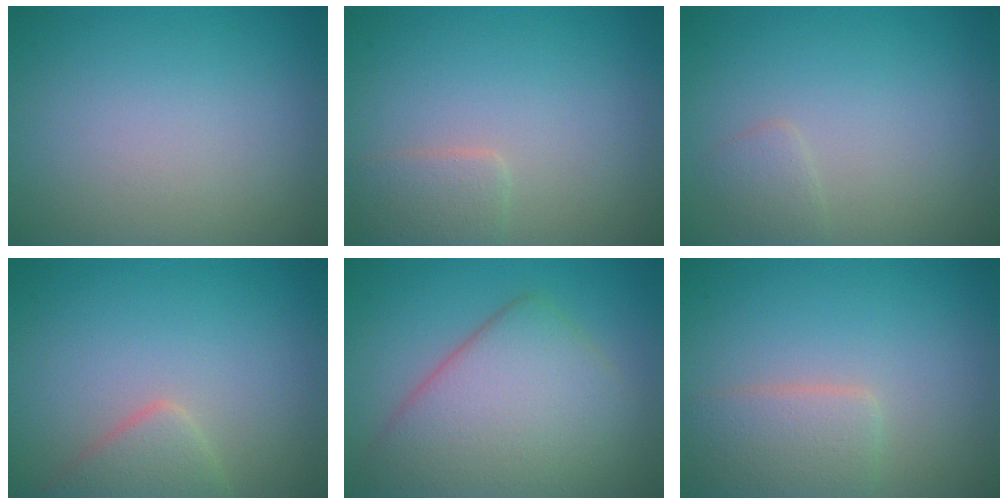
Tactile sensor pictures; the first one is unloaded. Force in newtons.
{"total": 2.1, "press": 2.1, "slide": 0.1}
{"total": 1.2, "press": 1.2, "slide": 0.1}
{"total": 2.7, "press": 2.7, "slide": 0.1}
{"total": 8.4, "press": 8.4, "slide": 0.4}
{"total": 3.2, "press": 3.2, "slide": 0.1}